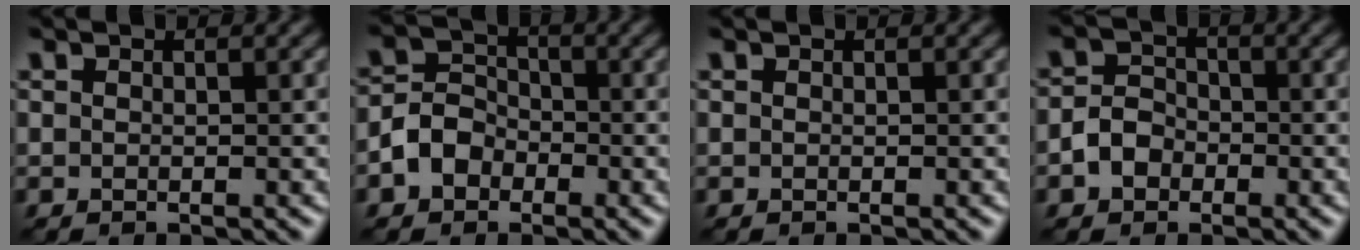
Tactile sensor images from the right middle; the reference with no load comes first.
{"total": 3.5, "force": [-1.8, 2.6, 1.4], "torque": [-0.020, 0.005, -0.040]}
{"total": 0.0}
{"total": 2.7, "force": [-1.4, 2.0, 1.1], "torque": [-0.017, 0.003, -0.034]}